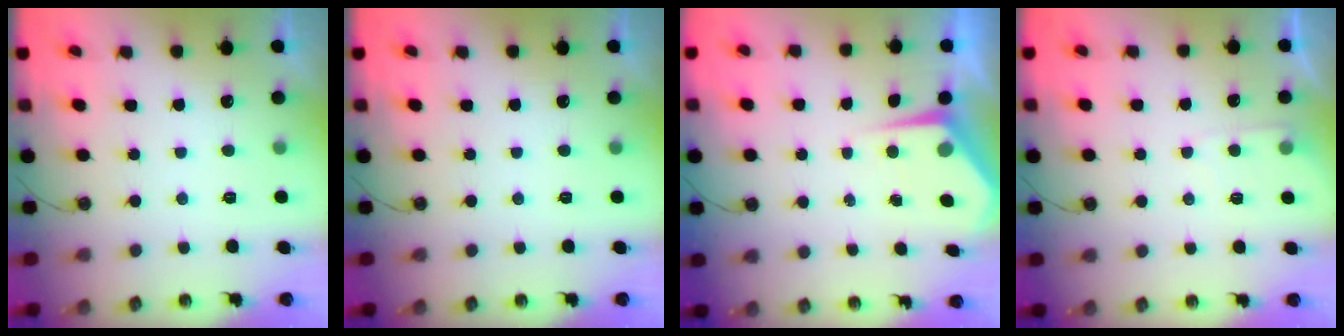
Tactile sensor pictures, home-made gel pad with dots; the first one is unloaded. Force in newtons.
{"total": 0.0}
{"total": 4.8, "press": 4.8, "slide": 0.5}
{"total": 3.7, "press": 3.6, "slide": 0.4}